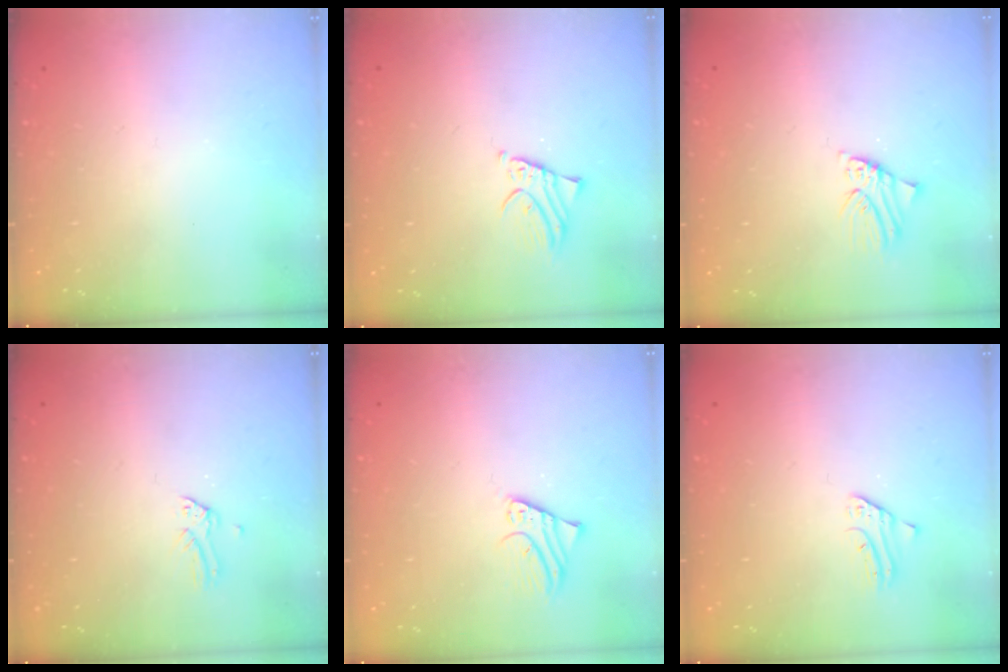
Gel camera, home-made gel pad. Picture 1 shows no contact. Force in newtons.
{"total": 2.0, "press": 2.0, "slide": 0.3}
{"total": 0.8, "press": 0.8, "slide": 0.1}
{"total": 0.0}
{"total": 2.1, "press": 2.1, "slide": 0.1}
{"total": 1.5, "press": 1.5, "slide": 0.1}